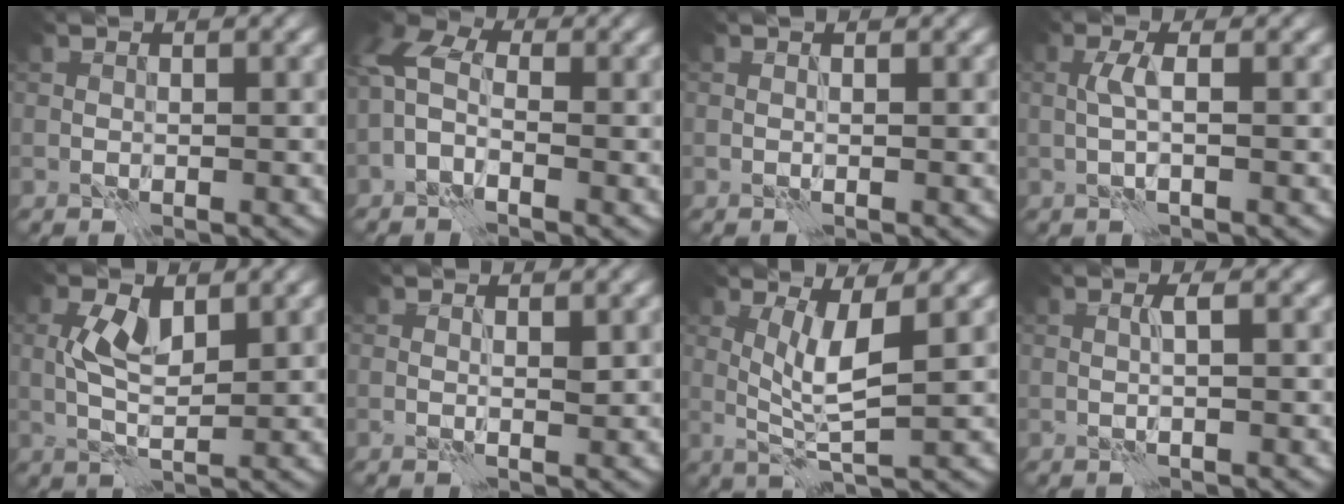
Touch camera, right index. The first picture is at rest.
{"total": 3.3, "force": [-0.6, 1.8, 2.7], "torque": [-0.058, 0.016, -0.029]}
{"total": 0.6, "force": [0.3, -0.5, 0.1], "torque": [0.000, 0.005, 0.002]}
{"total": 1.4, "force": [0.2, -0.3, 1.4], "torque": [-0.029, 0.008, 0.000]}
{"total": 3.2, "force": [1.0, 1.1, 2.8], "torque": [-0.062, 0.006, 0.017]}
{"total": 1.1, "force": [0.9, -0.4, 0.4], "torque": [-0.002, -0.001, 0.018]}
{"total": 3.7, "force": [1.4, -0.2, 3.4], "torque": [-0.070, -0.005, 0.034]}
{"total": 1.3, "force": [0.7, -0.8, 0.7], "torque": [-0.012, 0.004, 0.012]}